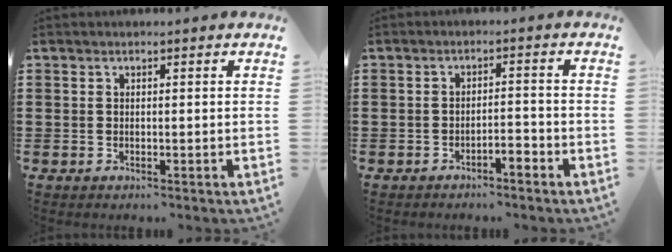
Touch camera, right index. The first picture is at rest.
{"total": 2.3, "force": [-2.1, 0.3, 1.0], "torque": [-0.020, 0.004, -0.041]}